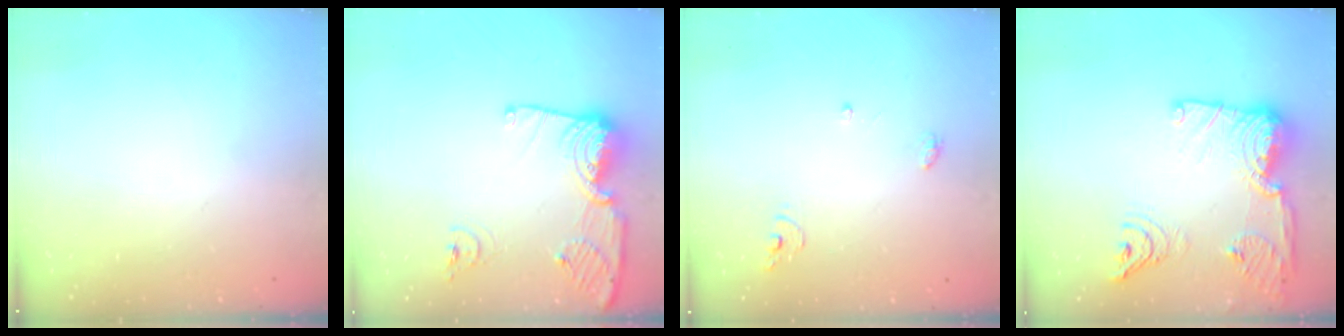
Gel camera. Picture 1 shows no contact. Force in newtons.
{"total": 14.2, "press": 14.1, "slide": 1.6}
{"total": 3.9, "press": 3.9, "slide": 0.2}
{"total": 21.8, "press": 20.6, "slide": 6.9}